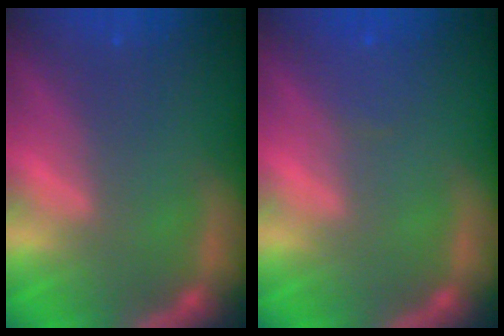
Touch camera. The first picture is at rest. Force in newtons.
{"total": 1.4}